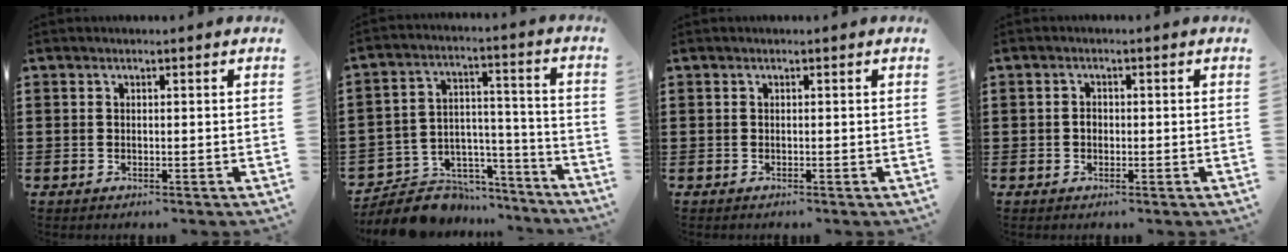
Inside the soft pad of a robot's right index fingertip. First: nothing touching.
{"total": 7.9, "force": [-6.5, 4.2, 1.2], "torque": [-0.030, 0.025, -0.122]}
{"total": 0.0}
{"total": 1.3, "force": [-0.2, 0.9, 0.9], "torque": [-0.019, 0.003, -0.005]}